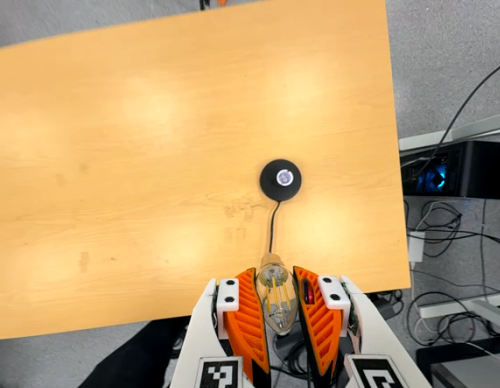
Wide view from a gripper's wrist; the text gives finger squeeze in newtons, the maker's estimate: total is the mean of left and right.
{"total": 21.1, "left": 24.3, "right": 17.9}